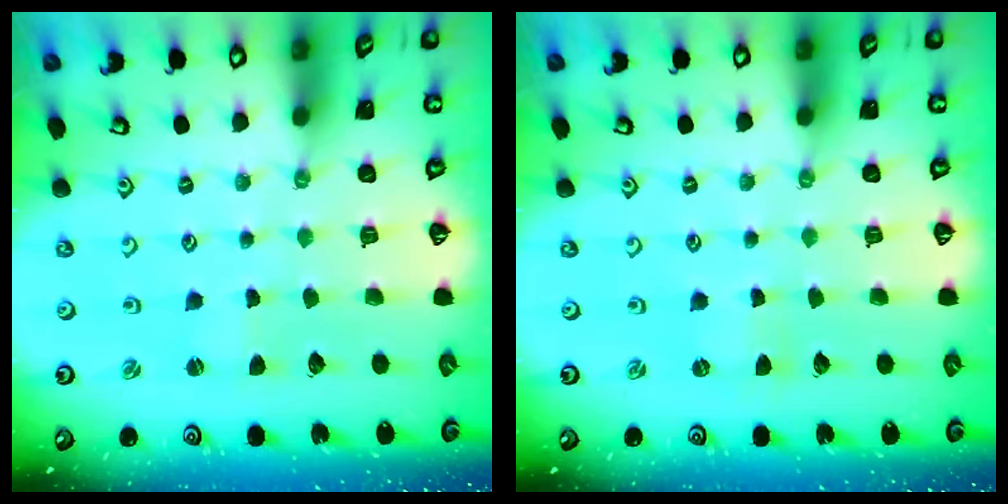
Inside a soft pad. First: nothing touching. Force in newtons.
{"total": 0.0}